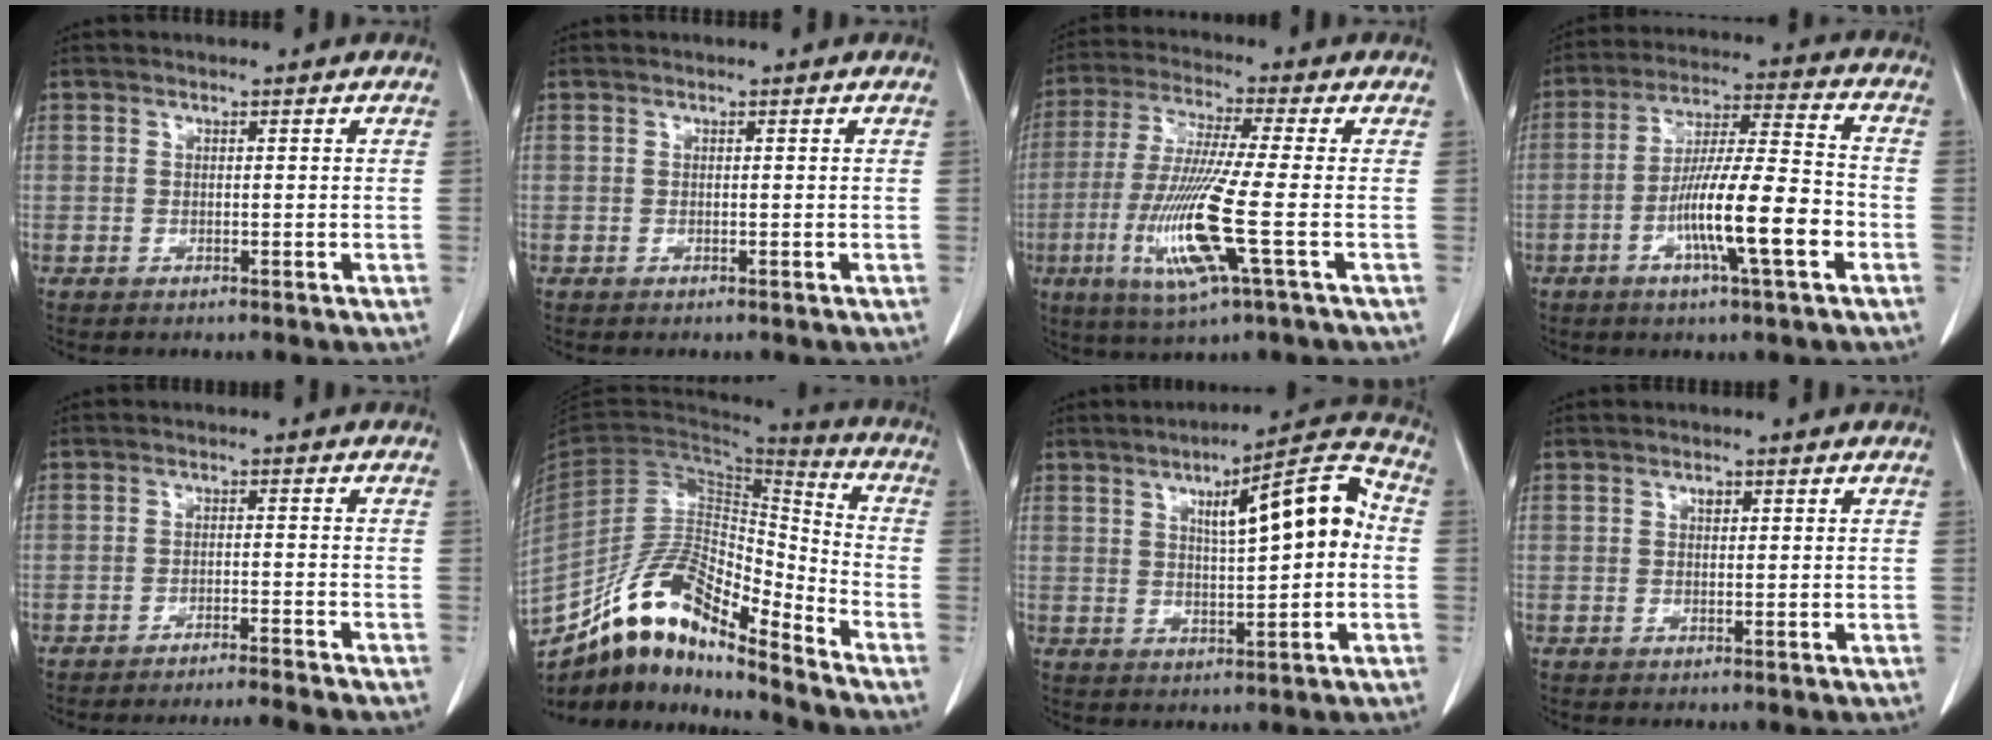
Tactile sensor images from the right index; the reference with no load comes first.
{"total": 0.0}
{"total": 13.4, "force": [-3.6, -0.2, 12.9], "torque": [-0.272, -0.022, -0.075]}
{"total": 13.2, "force": [-4.6, 0.8, 12.3], "torque": [-0.218, -0.002, -0.081]}
{"total": 8.2, "force": [-7.7, -1.4, 2.6], "torque": [-0.018, -0.016, -0.107]}
{"total": 15.6, "force": [-12.4, 3.9, 8.7], "torque": [-0.154, 0.036, -0.224]}
{"total": 11.6, "force": [1.8, 2.3, 11.2], "torque": [-0.156, 0.033, 0.024]}
{"total": 0.9, "force": [0.4, 0.6, 0.6], "torque": [-0.010, -0.001, 0.006]}